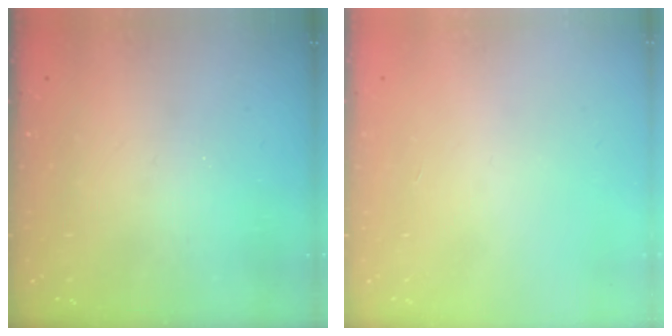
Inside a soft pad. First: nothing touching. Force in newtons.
{"total": 0.0}